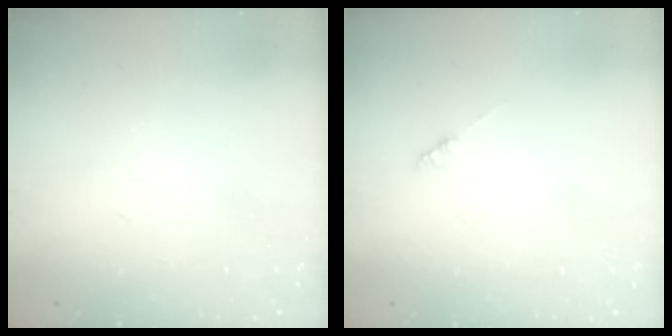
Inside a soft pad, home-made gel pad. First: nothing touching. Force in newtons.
{"total": 1.4, "press": 1.4, "slide": 0.2}